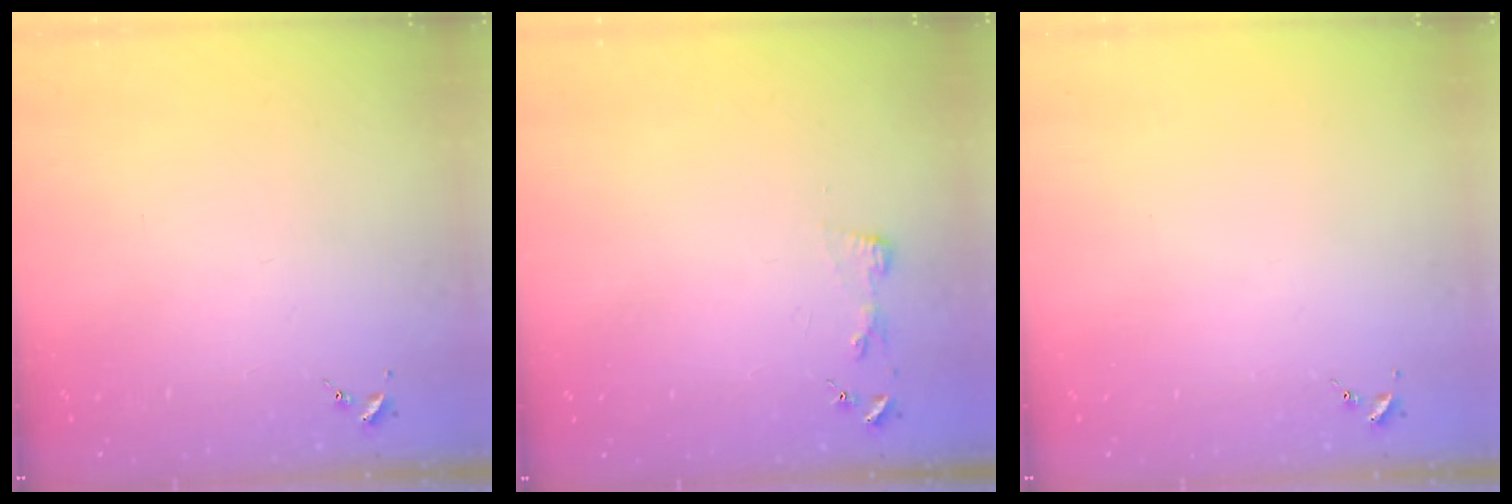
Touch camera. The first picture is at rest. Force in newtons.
{"total": 3.1, "press": 3.1, "slide": 0.4}
{"total": 0.0}